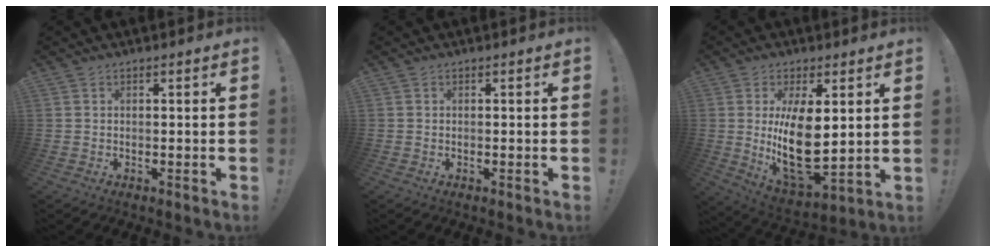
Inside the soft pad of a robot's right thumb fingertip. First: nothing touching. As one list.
[{"total": 0.0}, {"total": 17.0, "force": [2.6, 8.2, 14.6], "torque": [-0.271, -0.041, 0.051]}]